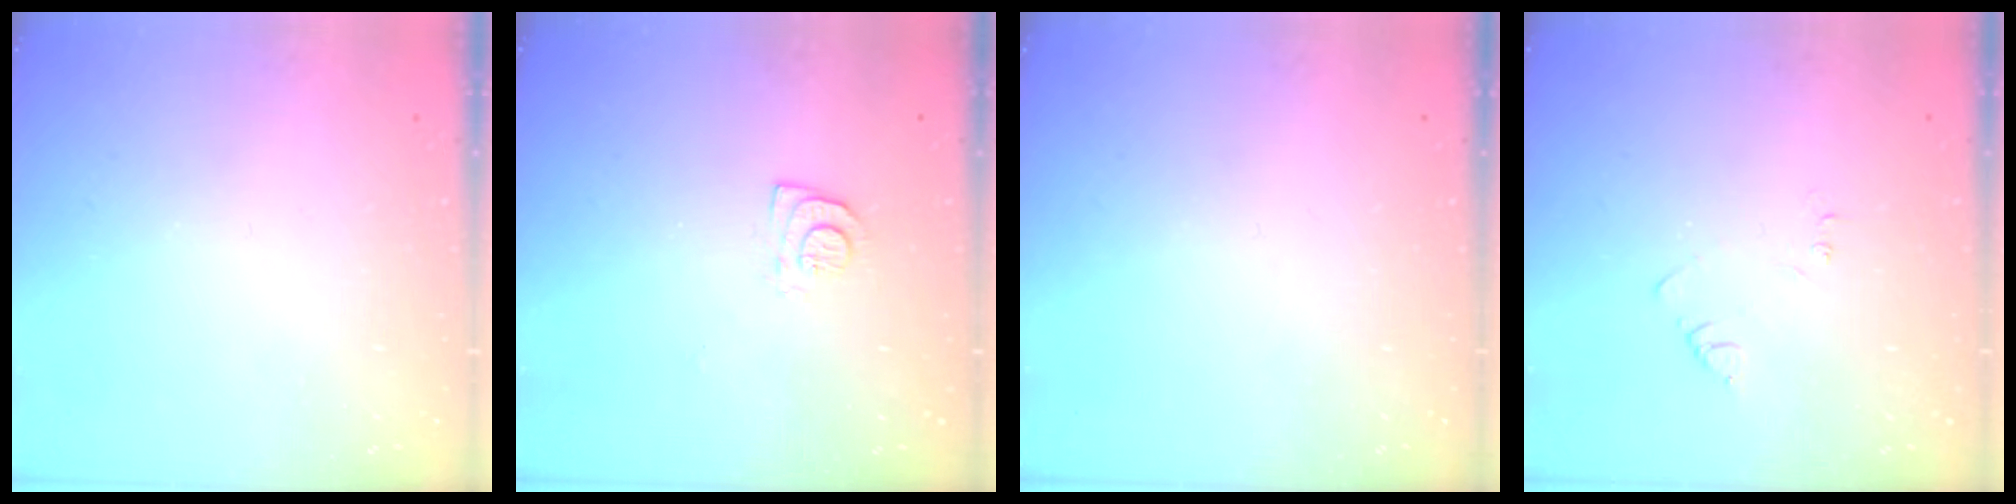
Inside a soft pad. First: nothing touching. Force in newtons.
{"total": 6.8, "press": 6.7, "slide": 0.7}
{"total": 0.0}
{"total": 3.0, "press": 3.0, "slide": 0.4}